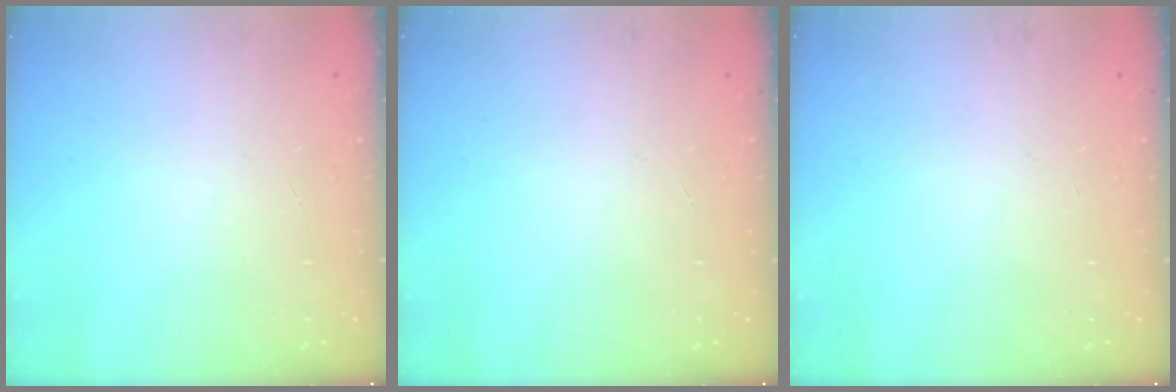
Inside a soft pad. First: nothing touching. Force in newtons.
{"total": 0.0}
{"total": 0.0}